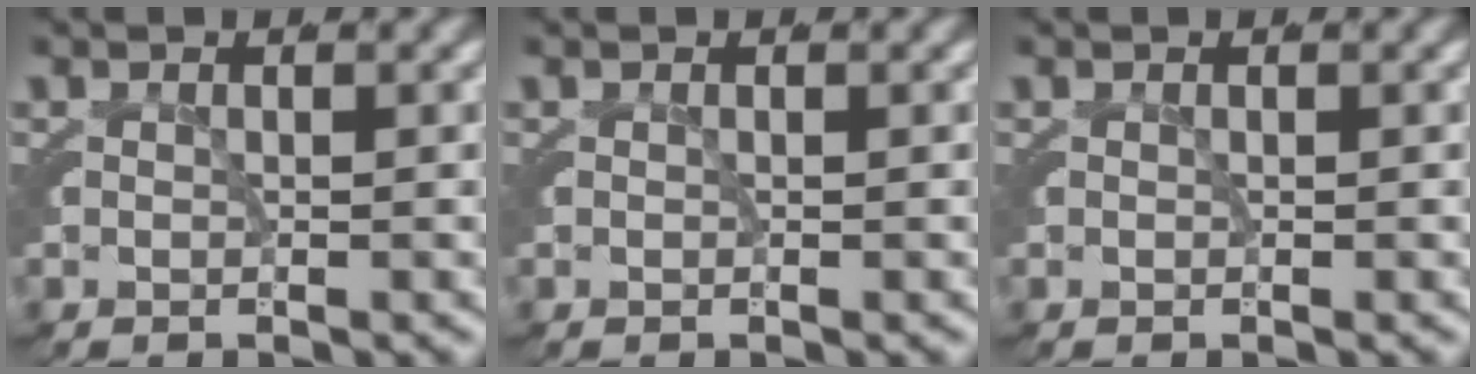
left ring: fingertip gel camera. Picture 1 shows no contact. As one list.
[{"total": 0.0}, {"total": 0.0}]